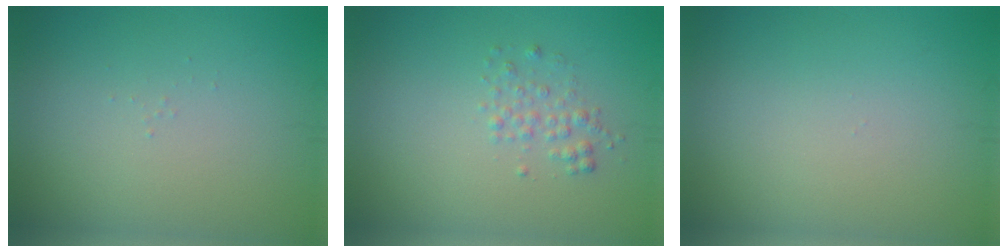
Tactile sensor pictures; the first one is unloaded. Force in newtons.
{"total": 1.4, "press": 1.4, "slide": 0.0}
{"total": 0.0}